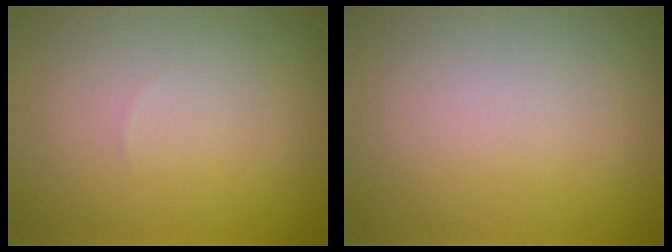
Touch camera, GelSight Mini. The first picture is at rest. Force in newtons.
{"total": 0.0}